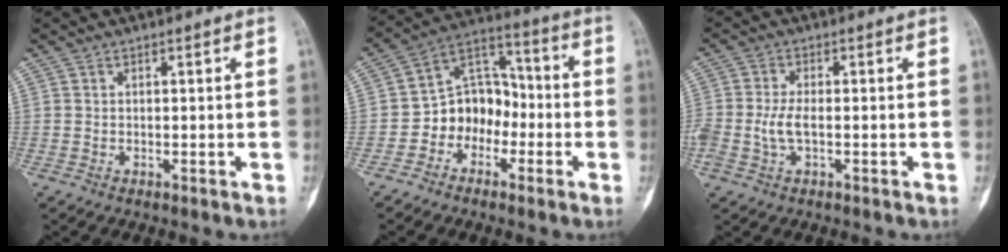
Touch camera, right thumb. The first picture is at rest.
{"total": 10.7, "force": [-3.2, 8.5, 5.6], "torque": [-0.053, 0.058, -0.070]}
{"total": 4.2, "force": [-0.7, 2.0, 3.6], "torque": [-0.088, 0.008, -0.014]}